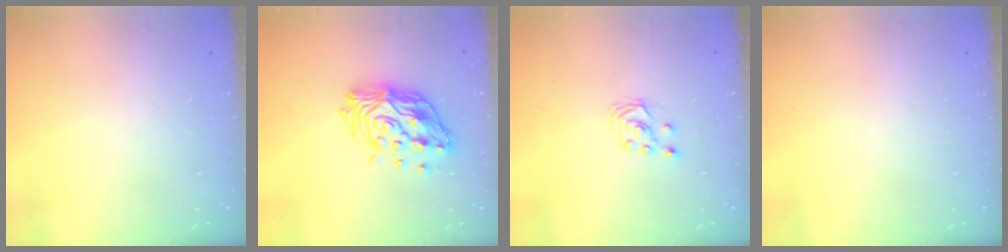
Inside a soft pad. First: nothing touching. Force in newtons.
{"total": 15.9, "press": 15.8, "slide": 1.5}
{"total": 2.6, "press": 2.6, "slide": 0.3}
{"total": 0.0}